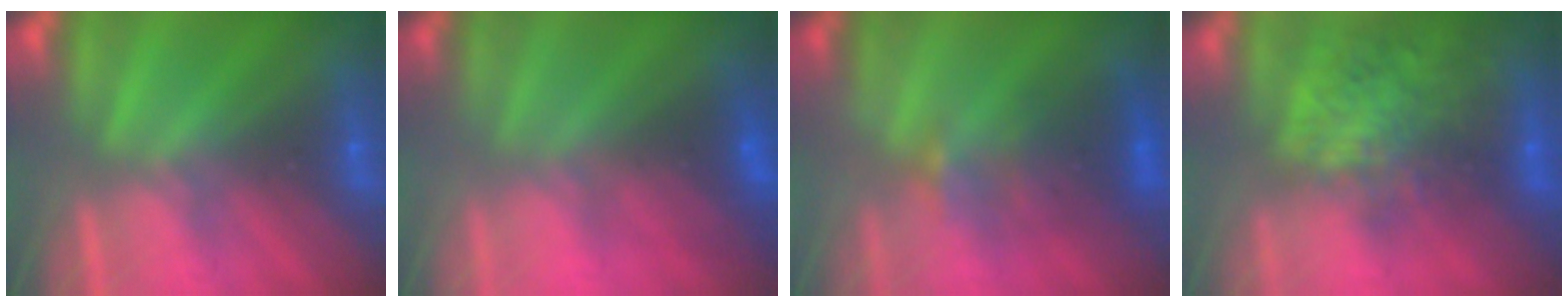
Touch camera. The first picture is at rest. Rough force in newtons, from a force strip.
{"total": 2.9}
{"total": 3.7}
{"total": 5.8}